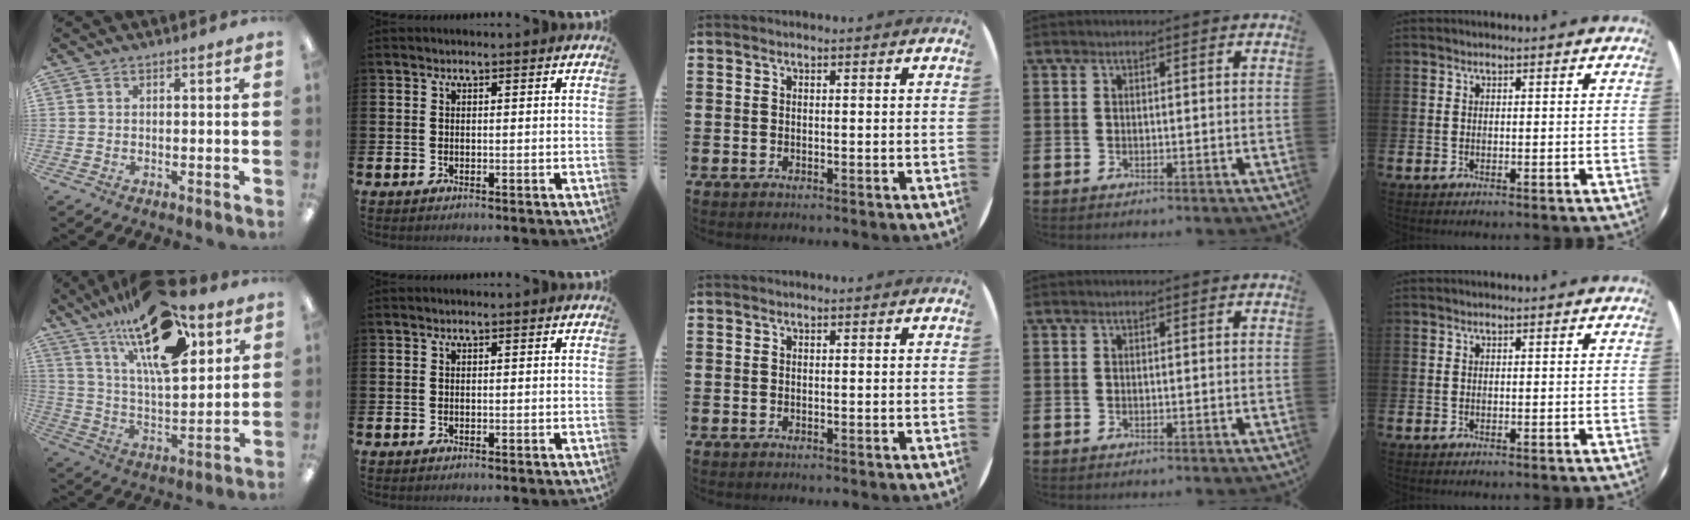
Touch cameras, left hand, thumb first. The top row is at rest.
{"thumb": {"total": 23.8, "force": [14.4, 9.2, 16.5], "torque": [-0.271, -0.076, 0.239]}}